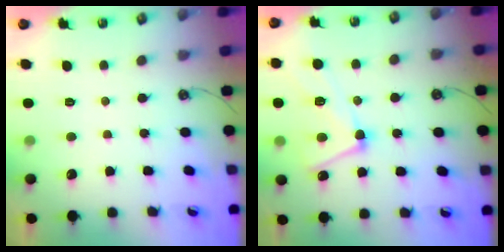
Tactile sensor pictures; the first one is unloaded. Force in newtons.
{"total": 8.1, "press": 8.0, "slide": 1.3}